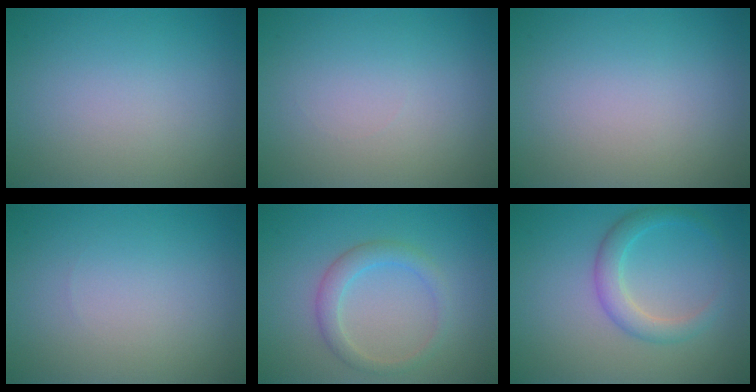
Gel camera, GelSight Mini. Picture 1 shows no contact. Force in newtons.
{"total": 0.0}
{"total": 0.0}
{"total": 0.0}
{"total": 2.4, "press": 2.4, "slide": 0.1}
{"total": 2.8, "press": 2.7, "slide": 0.2}